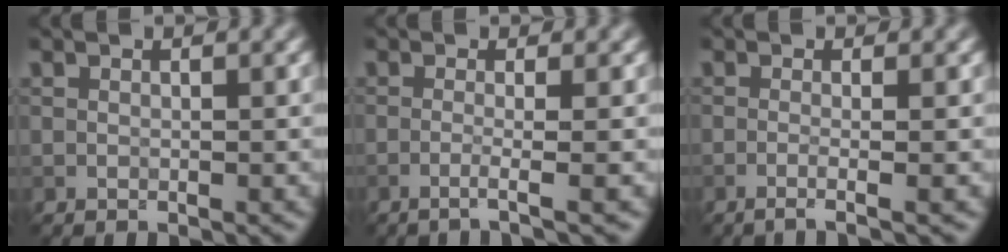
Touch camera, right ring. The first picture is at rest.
{"total": 2.3, "force": [-0.8, 0.5, 2.1], "torque": [-0.023, -0.001, -0.030]}
{"total": 2.9, "force": [-0.5, 1.3, 2.5], "torque": [-0.011, 0.003, -0.034]}